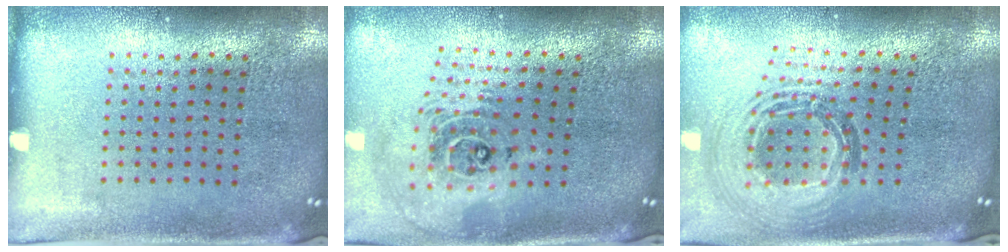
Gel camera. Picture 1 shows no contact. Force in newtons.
{"total": 2.2, "press": 1.6, "slide": 1.5}
{"total": 1.3, "press": 1.2, "slide": 0.6}